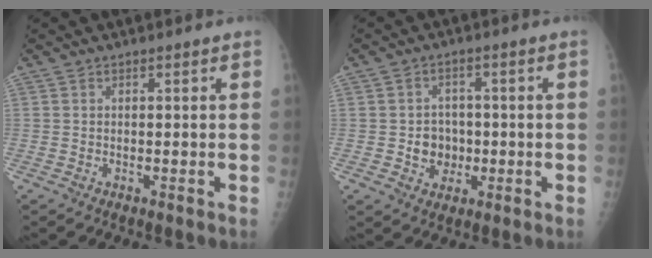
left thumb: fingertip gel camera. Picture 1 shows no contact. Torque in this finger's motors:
{"motor_torque": [-0.04, 0.05, 0.18, -0.10, 0.00]}